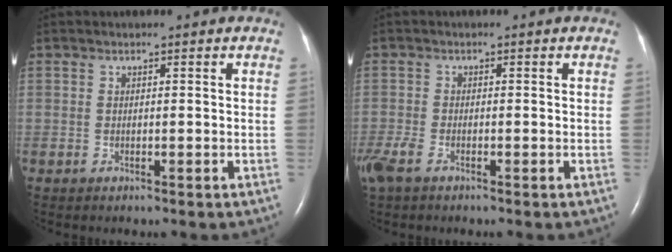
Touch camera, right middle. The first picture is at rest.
{"total": 4.2, "force": [-2.8, 1.6, 2.7], "torque": [-0.070, -0.011, -0.056]}